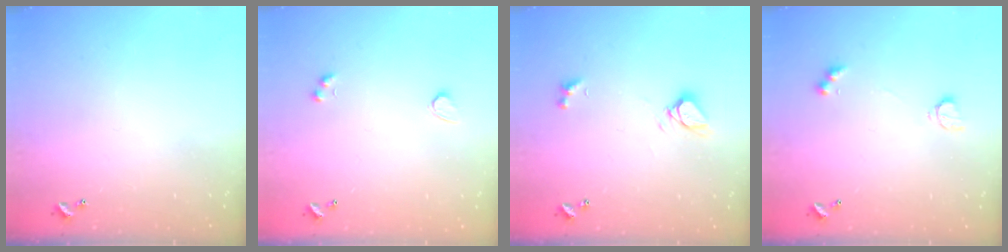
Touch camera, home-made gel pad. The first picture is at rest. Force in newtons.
{"total": 1.9, "press": 1.5, "slide": 1.1}
{"total": 4.7, "press": 4.7, "slide": 0.4}
{"total": 4.1, "press": 4.0, "slide": 0.7}